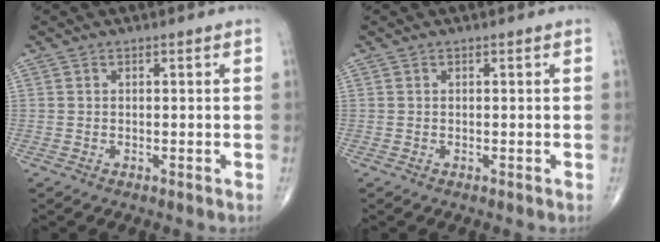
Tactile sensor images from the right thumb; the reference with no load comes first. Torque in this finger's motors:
{"motor_torque": [-0.02, 0.02, -0.12, -0.04, 0.00]}